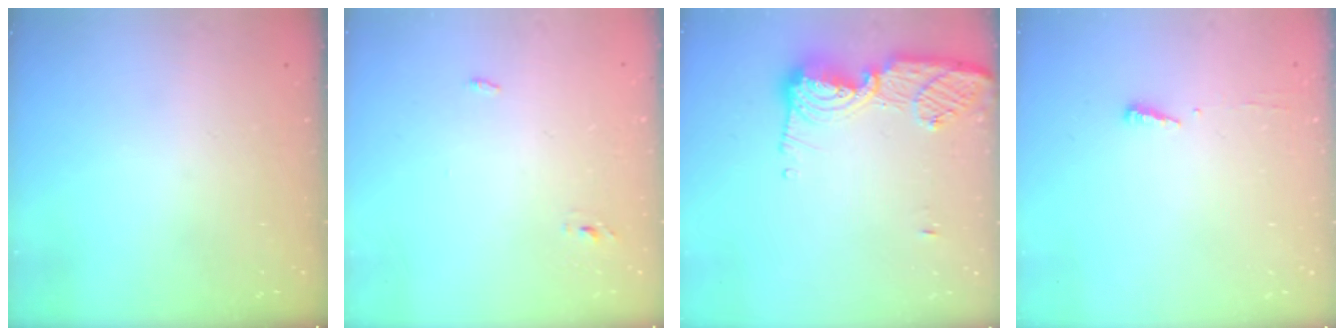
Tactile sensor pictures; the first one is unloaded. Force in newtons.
{"total": 2.7, "press": 2.6, "slide": 0.8}
{"total": 12.0, "press": 12.0, "slide": 1.1}
{"total": 3.7, "press": 3.7, "slide": 0.5}